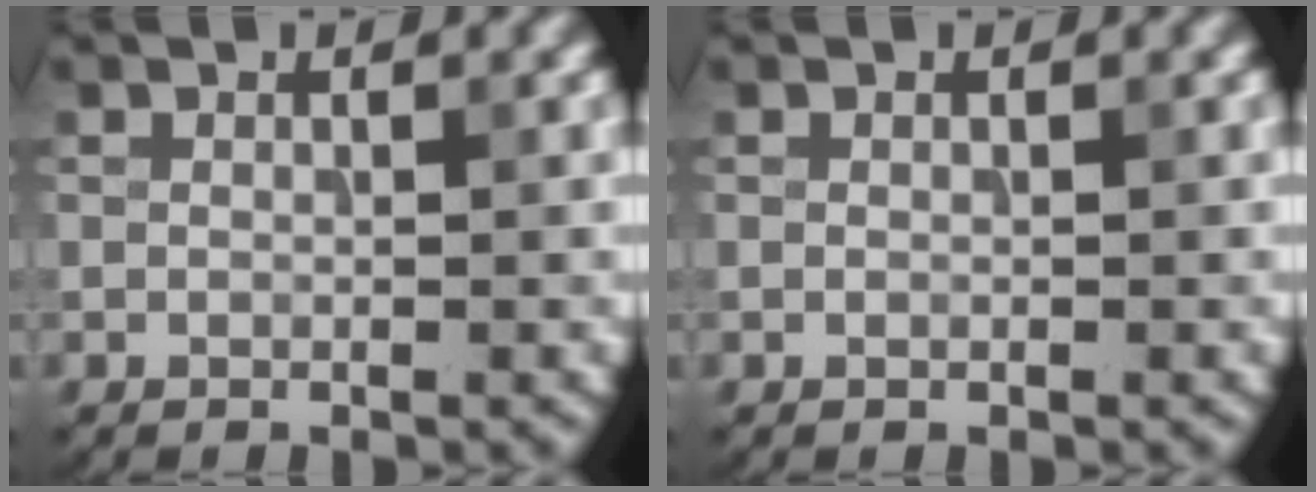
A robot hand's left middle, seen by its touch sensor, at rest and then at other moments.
{"total": 0.0}